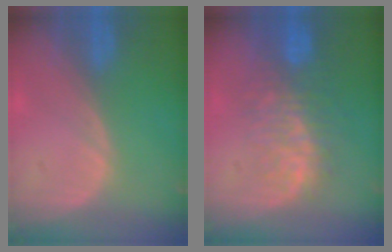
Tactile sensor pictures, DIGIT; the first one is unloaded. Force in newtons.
{"total": 9.4, "press": 8.1, "slide": 4.7}